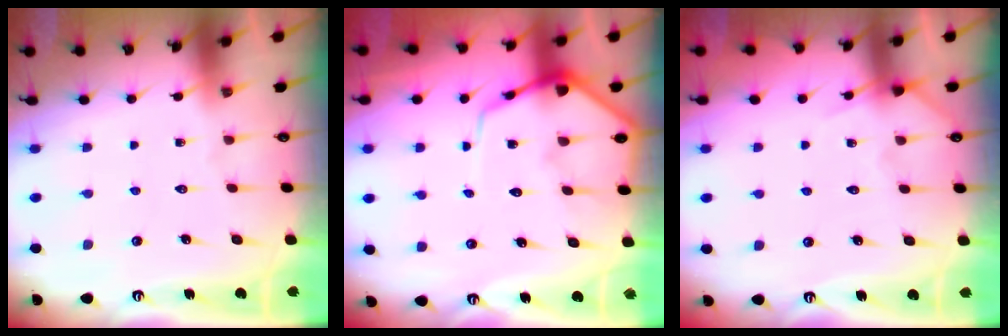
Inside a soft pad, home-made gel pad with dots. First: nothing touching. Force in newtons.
{"total": 8.5, "press": 8.5, "slide": 0.8}
{"total": 4.1, "press": 4.1, "slide": 0.5}